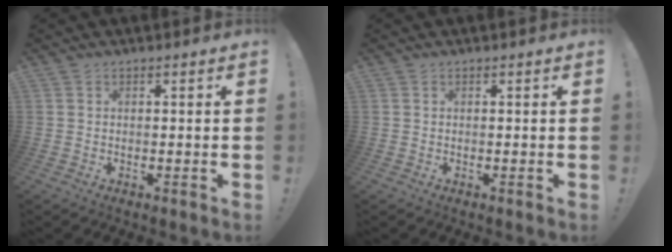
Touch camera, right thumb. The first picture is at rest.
{"total": 0.0}